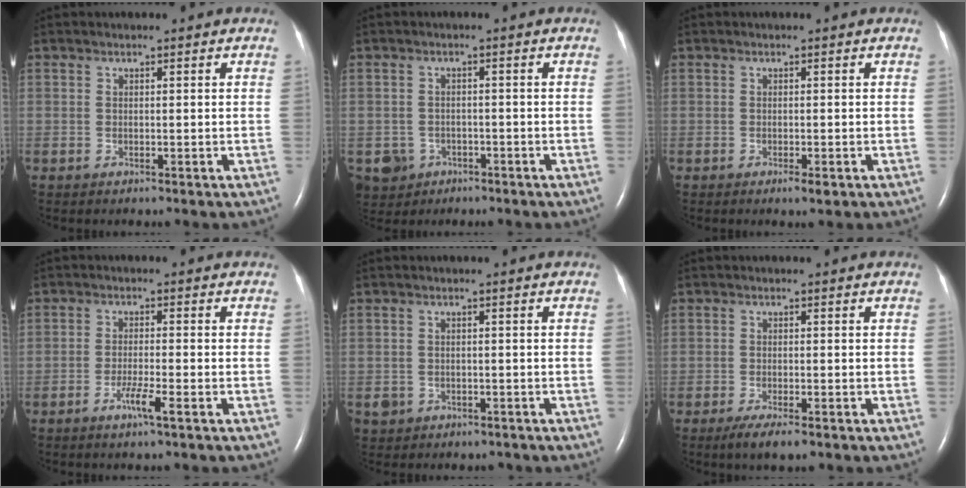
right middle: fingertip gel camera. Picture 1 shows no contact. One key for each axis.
{"total": 5.1, "fx": -2.6, "fy": 4.4, "fz": 0.7, "tx": -0.022, "ty": 0.004, "tz": -0.038}
{"total": 1.2, "fx": -0.7, "fy": 0.2, "fz": 1.0, "tx": -0.018, "ty": -0.003, "tz": -0.008}
{"total": 3.3, "fx": -1.8, "fy": -0.2, "fz": 2.8, "tx": -0.056, "ty": -0.005, "tz": -0.036}
{"total": 3.0, "fx": -1.6, "fy": 2.5, "fz": 0.2, "tx": -0.011, "ty": 0.008, "tz": -0.019}
{"total": 4.1, "fx": -2.7, "fy": 0.8, "fz": 3.0, "tx": -0.053, "ty": -0.009, "tz": -0.042}